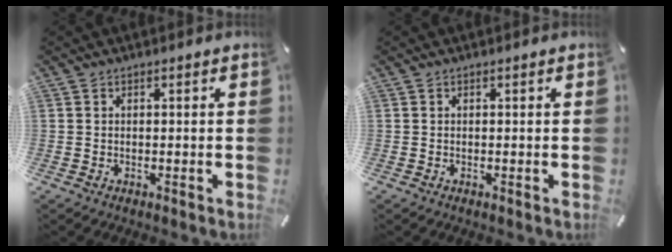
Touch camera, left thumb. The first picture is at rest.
{"total": 0.0}